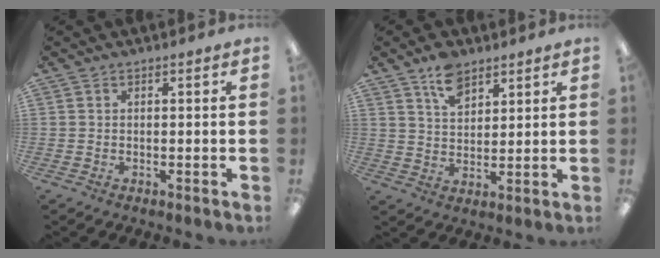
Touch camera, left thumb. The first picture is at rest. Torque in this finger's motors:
{"motor_torque": [1.15, 0.57, 0.77, -0.65, 0.00]}